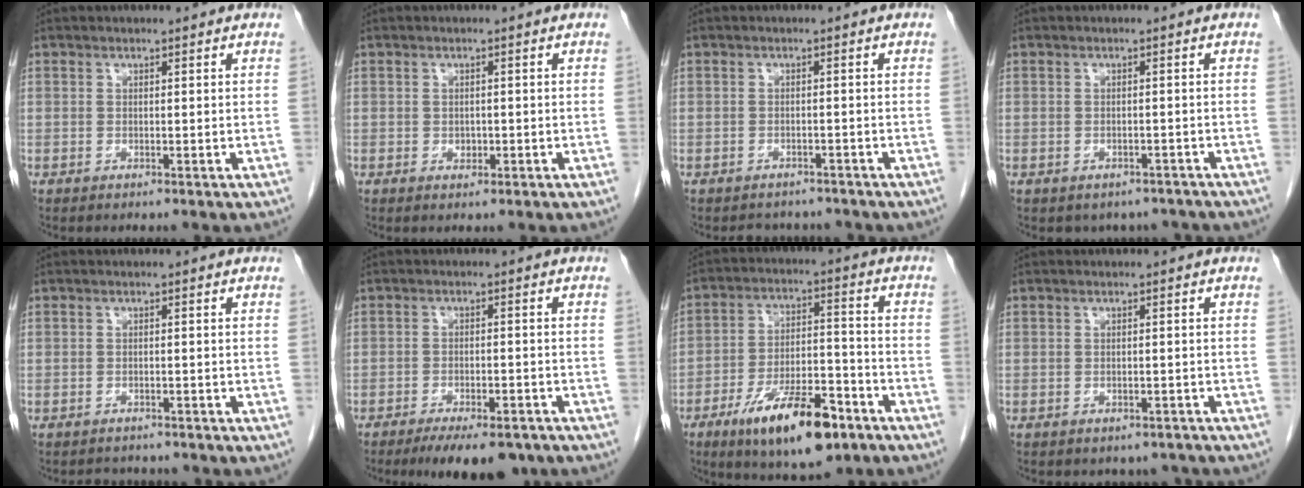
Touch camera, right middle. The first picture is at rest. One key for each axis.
{"total": 1.1, "fx": -0.3, "fy": 0.9, "fz": 0.7, "tx": -0.012, "ty": 0.001, "tz": -0.001}
{"total": 4.3, "fx": -3.9, "fy": 1.9, "fz": 0.3, "tx": -0.002, "ty": 0.004, "tz": -0.047}
{"total": 5.2, "fx": -4.4, "fy": 2.8, "fz": 0.6, "tx": 0.006, "ty": 0.013, "tz": -0.048}
{"total": 3.0, "fx": -2.8, "fy": 1.2, "fz": 0.2, "tx": -0.004, "ty": -0.001, "tz": -0.036}
{"total": 10.0, "fx": -7.7, "fy": 3.4, "fz": 5.4, "tx": -0.067, "ty": -0.004, "tz": -0.110}
{"total": 14.9, "fx": -8.9, "fy": 4.7, "fz": 11.0, "tx": -0.181, "ty": -0.001, "tz": -0.143}
{"total": 3.9, "fx": -3.3, "fy": 1.9, "fz": 0.3, "tx": 0.001, "ty": 0.012, "tz": -0.038}